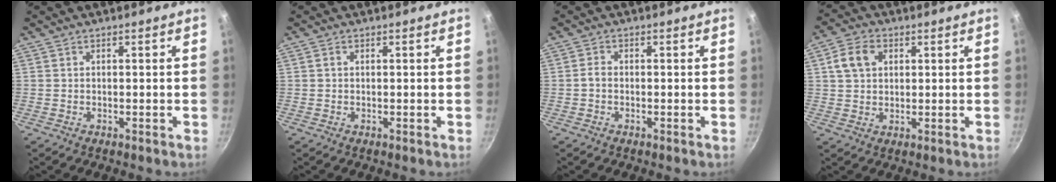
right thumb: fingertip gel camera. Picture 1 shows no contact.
{"total": 0.5, "force": [0.1, 0.4, 0.3], "torque": [-0.005, 0.000, 0.001]}
{"total": 1.5, "force": [-0.4, 1.0, 1.0], "torque": [-0.017, 0.002, -0.011]}
{"total": 6.6, "force": [2.0, 4.9, 4.0], "torque": [-0.063, 0.005, 0.036]}